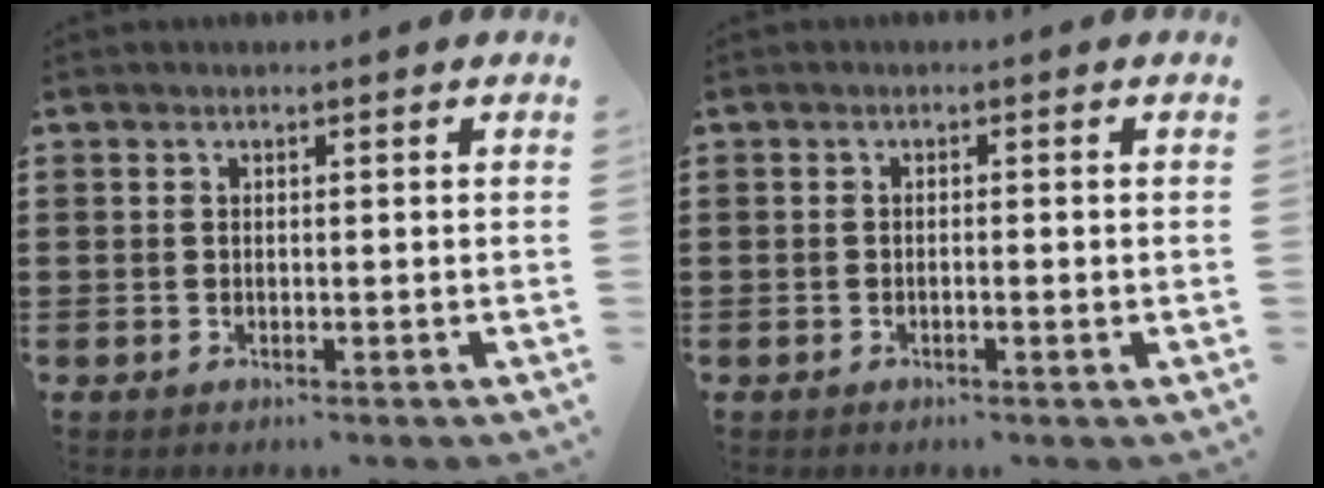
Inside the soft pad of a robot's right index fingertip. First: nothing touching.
{"total": 0.9, "force": [-0.4, -0.1, 0.8], "torque": [-0.015, -0.004, -0.006]}